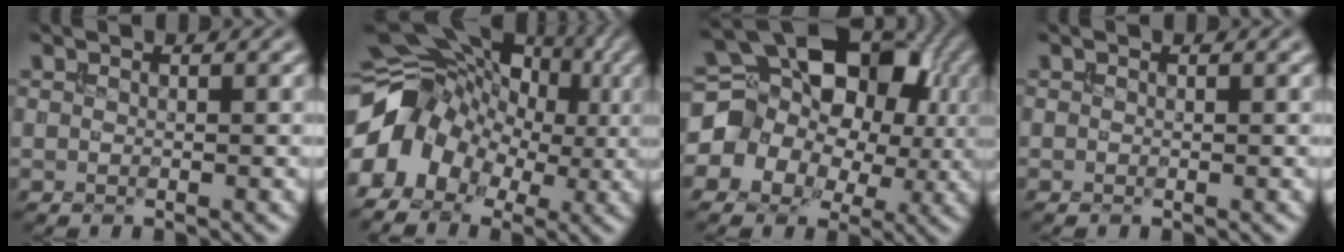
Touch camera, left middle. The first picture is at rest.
{"total": 8.5, "force": [-2.1, 6.8, 4.6], "torque": [-0.064, 0.013, -0.049]}
{"total": 12.4, "force": [1.1, 10.0, 7.3], "torque": [-0.085, 0.019, -0.003]}
{"total": 0.0}